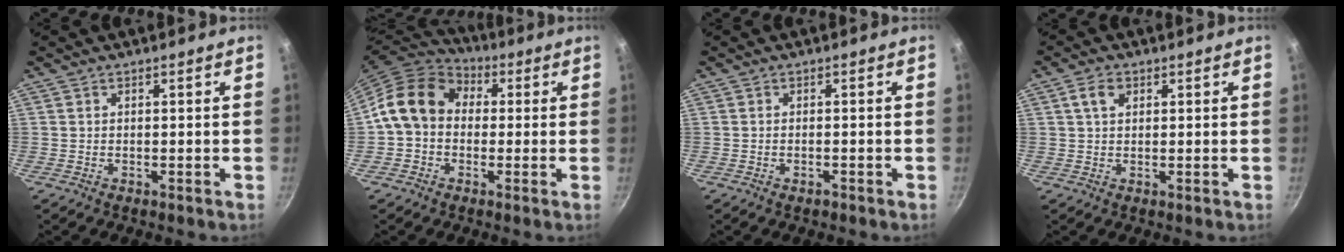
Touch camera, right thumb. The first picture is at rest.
{"total": 13.2, "force": [1.3, 10.5, 7.9], "torque": [-0.114, 0.030, 0.004]}
{"total": 0.9, "force": [-0.6, 0.3, 0.6], "torque": [-0.012, 0.006, -0.010]}
{"total": 3.4, "force": [1.3, 2.2, 2.3], "torque": [-0.038, 0.003, 0.021]}